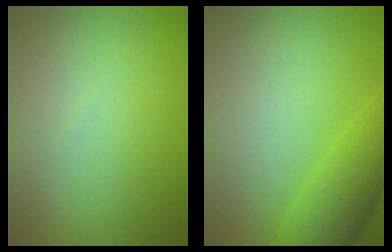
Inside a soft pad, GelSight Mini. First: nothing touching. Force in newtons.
{"total": 4.4, "press": 4.4, "slide": 0.2}